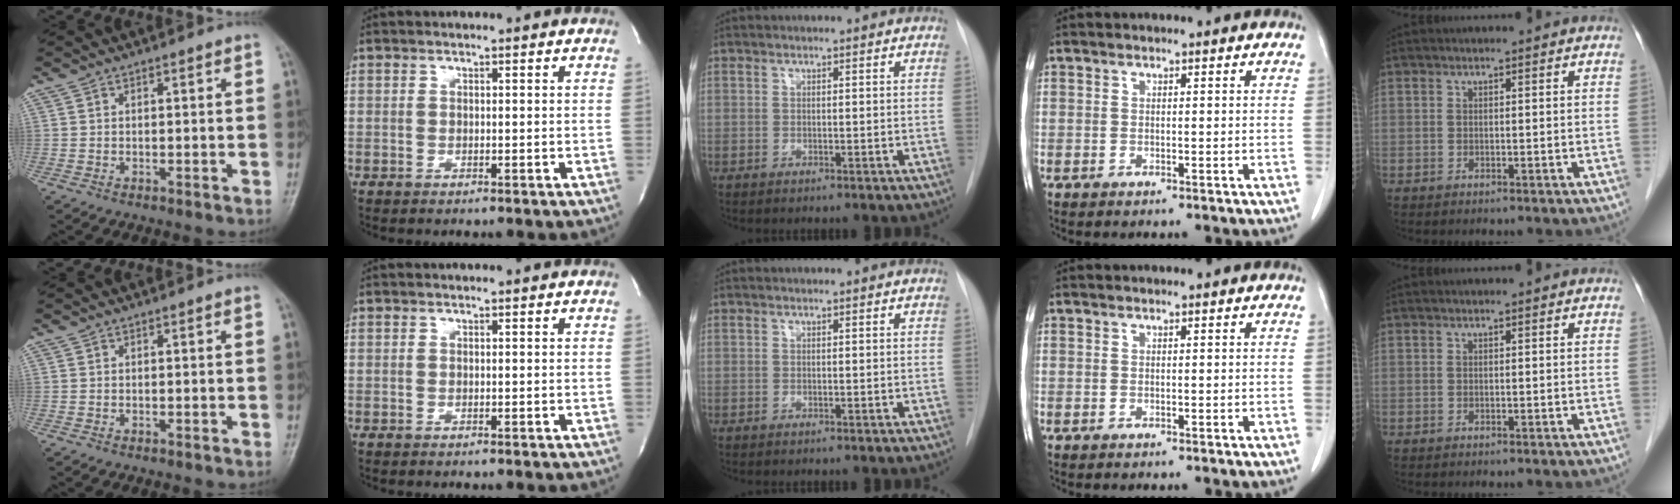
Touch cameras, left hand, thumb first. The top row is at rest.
{}